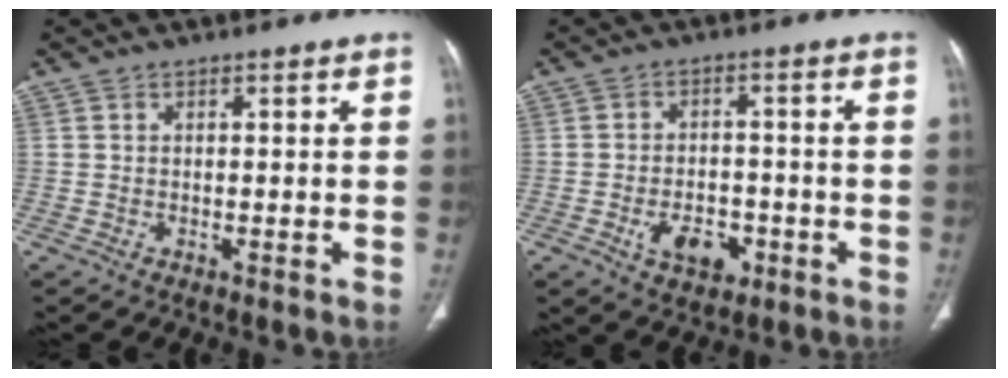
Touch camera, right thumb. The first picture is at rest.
{"total": 7.2, "force": [-3.0, 4.6, 4.7], "torque": [-0.059, 0.016, -0.040]}